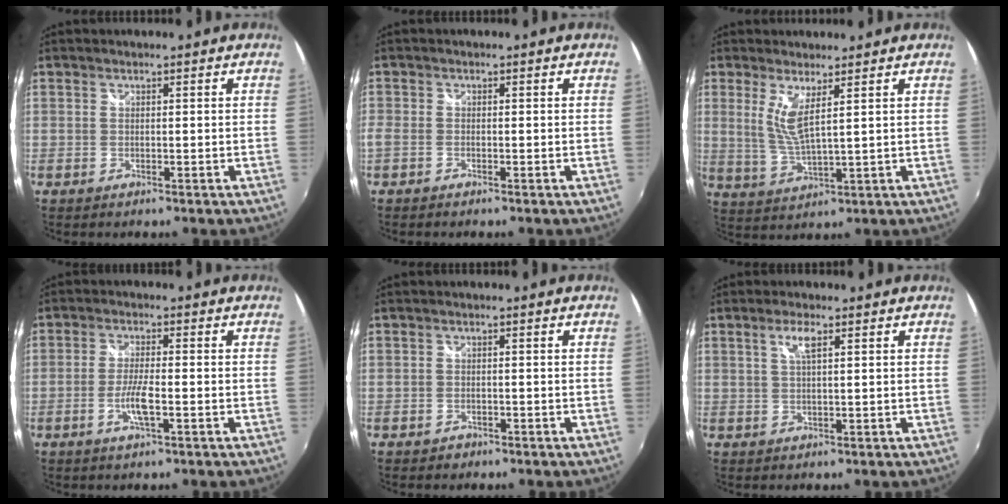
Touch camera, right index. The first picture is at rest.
{"total": 2.0, "force": [-1.3, 1.1, 1.0], "torque": [-0.024, -0.005, -0.029]}
{"total": 5.7, "force": [2.5, 0.7, 5.1], "torque": [-0.109, -0.017, 0.051]}
{"total": 4.8, "force": [-1.8, 0.7, 4.4], "torque": [-0.090, -0.004, -0.036]}
{"total": 1.8, "force": [-1.1, 1.4, 0.4], "torque": [-0.011, -0.002, -0.016]}
{"total": 2.6, "force": [1.2, 0.5, 2.2], "torque": [-0.042, 0.003, 0.022]}